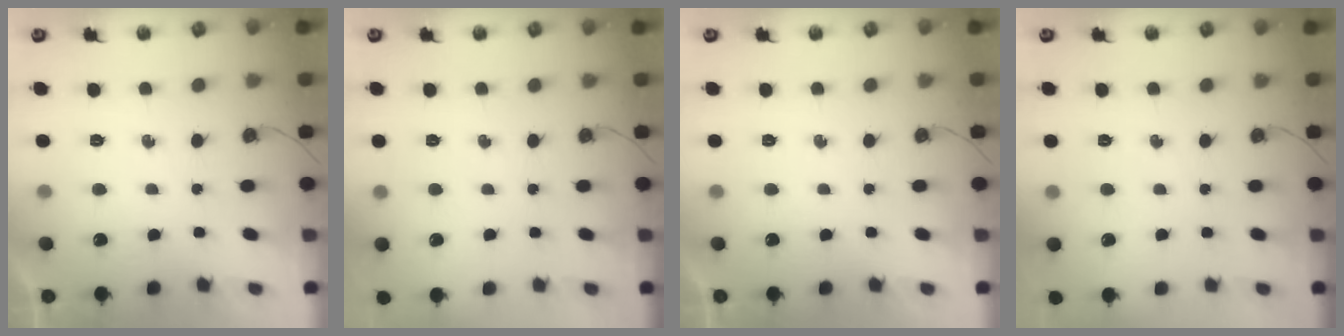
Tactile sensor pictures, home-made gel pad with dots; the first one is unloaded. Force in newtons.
{"total": 0.0}
{"total": 0.0}
{"total": 0.0}